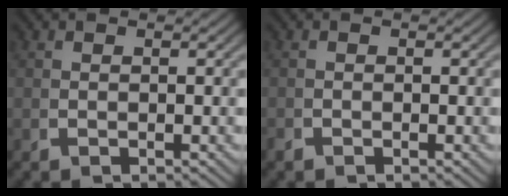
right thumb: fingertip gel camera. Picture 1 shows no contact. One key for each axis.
{"total": 0.6, "fx": -0.6, "fy": 0.0, "fz": -0.2, "tx": 0.005, "ty": -0.005, "tz": -0.011}